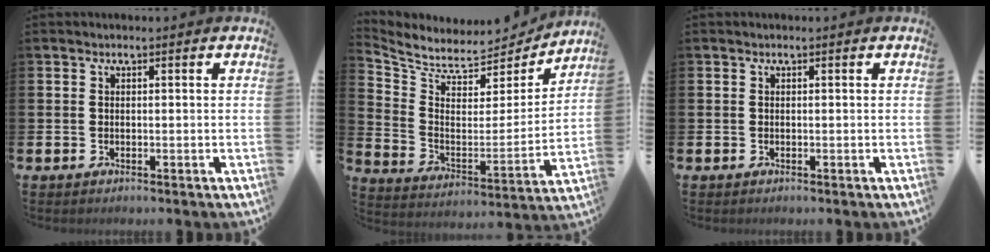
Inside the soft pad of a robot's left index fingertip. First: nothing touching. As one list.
[{"total": 6.7, "force": [6.4, 2.0, 0.9], "torque": [-0.061, -0.059, 0.106]}, {"total": 0.0}]